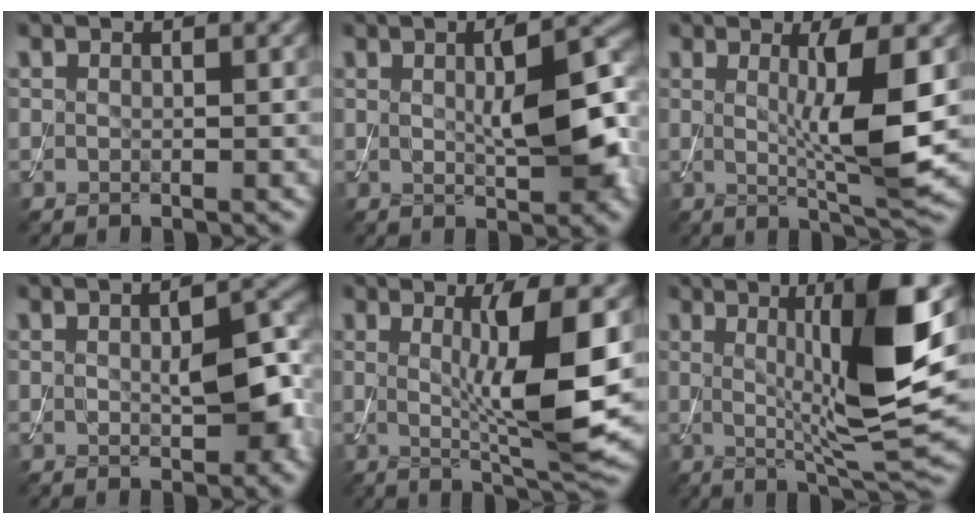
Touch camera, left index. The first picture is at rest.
{"total": 6.5, "force": [0.5, 2.0, 6.2], "torque": [-0.093, 0.005, 0.008]}
{"total": 6.1, "force": [0.5, 0.9, 6.0], "torque": [-0.098, -0.013, 0.013]}
{"total": 5.2, "force": [0.0, 2.4, 4.7], "torque": [-0.072, 0.000, 0.004]}
{"total": 7.6, "force": [0.6, 1.2, 7.5], "torque": [-0.120, -0.014, 0.018]}
{"total": 10.8, "force": [1.5, 1.8, 10.6], "torque": [-0.158, -0.009, 0.034]}